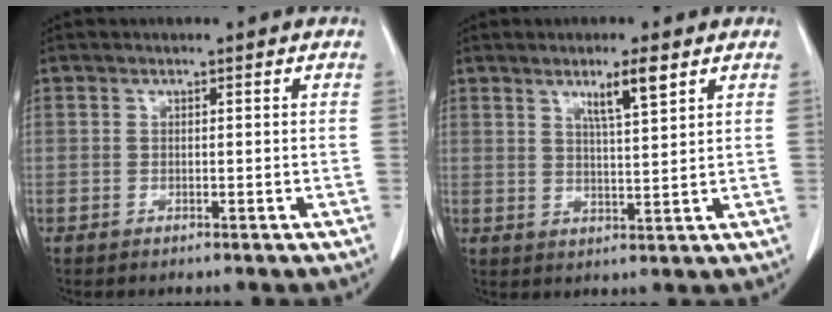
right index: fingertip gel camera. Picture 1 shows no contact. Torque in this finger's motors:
{"motor_torque": [0.42, 0.42, 0.14, 0.07]}